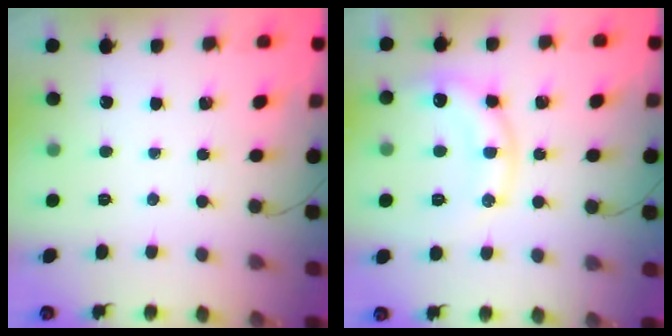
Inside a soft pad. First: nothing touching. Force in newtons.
{"total": 13.2, "press": 13.2, "slide": 0.8}